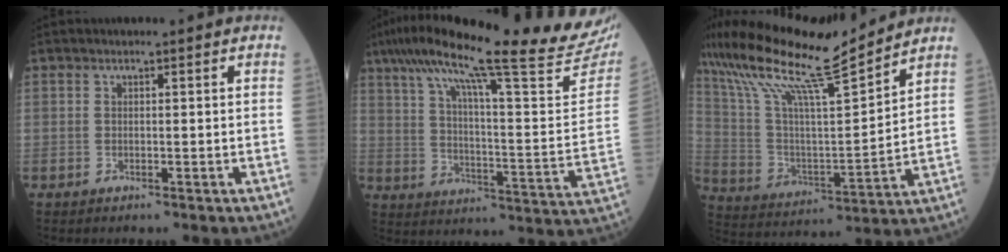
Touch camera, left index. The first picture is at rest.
{"total": 30.7, "force": [26.0, 0.8, 16.4], "torque": [-0.261, -0.056, 0.341]}
{"total": 19.0, "force": [16.3, 0.3, 9.8], "torque": [-0.197, 0.011, 0.290]}